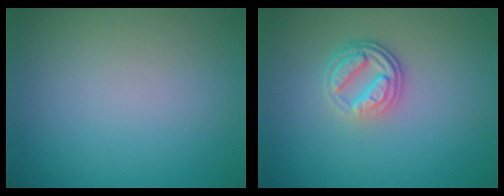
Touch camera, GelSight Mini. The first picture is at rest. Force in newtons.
{"total": 3.6, "press": 2.7, "slide": 2.4}